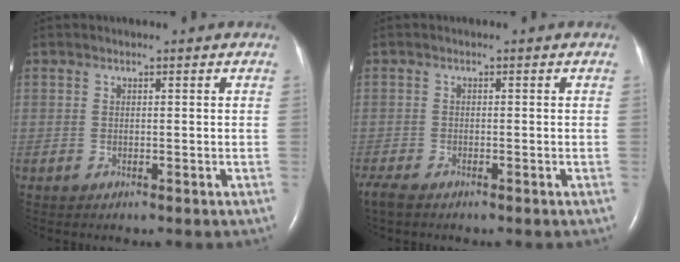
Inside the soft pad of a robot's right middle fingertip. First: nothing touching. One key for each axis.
{"total": 3.1, "fx": -2.5, "fy": 0.9, "fz": 1.6, "tx": -0.038, "ty": -0.009, "tz": -0.041}